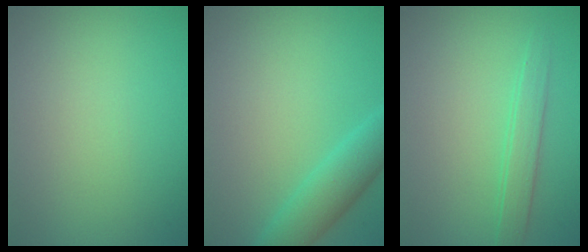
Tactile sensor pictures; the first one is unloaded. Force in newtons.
{"total": 4.0, "press": 4.0, "slide": 0.2}
{"total": 2.1, "press": 2.1, "slide": 0.1}